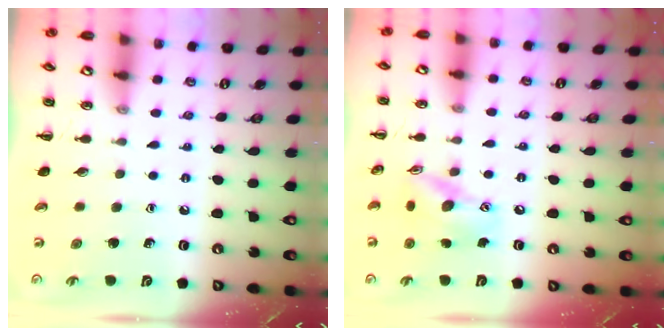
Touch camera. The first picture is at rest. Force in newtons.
{"total": 13.2, "press": 13.0, "slide": 2.0}